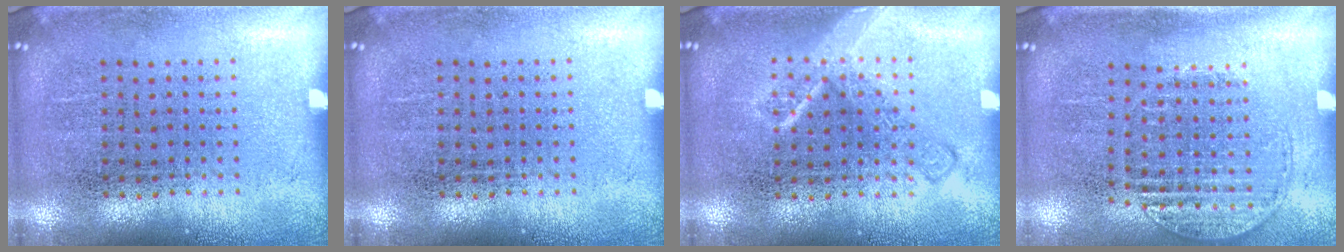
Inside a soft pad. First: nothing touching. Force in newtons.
{"total": 0.0}
{"total": 2.1, "press": 2.1, "slide": 0.3}
{"total": 1.3, "press": 1.1, "slide": 0.7}